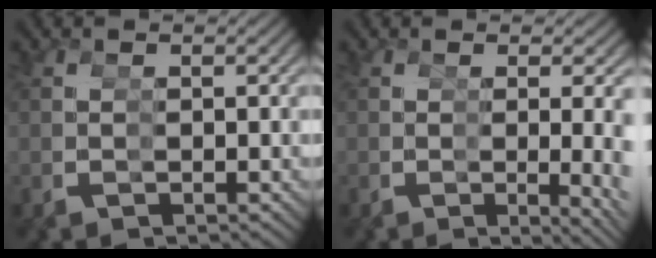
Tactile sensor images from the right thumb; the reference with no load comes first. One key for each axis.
{"total": 3.7, "fx": -0.5, "fy": 0.5, "fz": 3.7, "tx": -0.049, "ty": -0.006, "tz": -0.003}